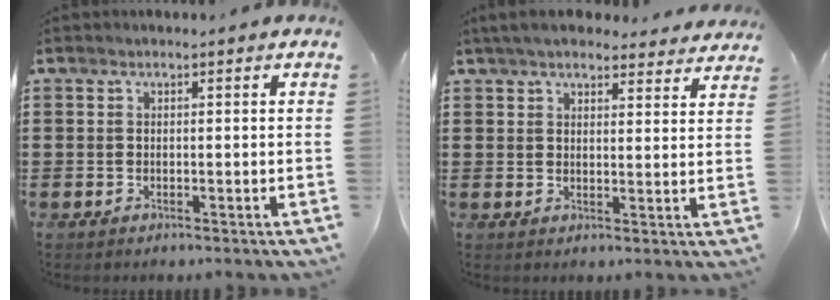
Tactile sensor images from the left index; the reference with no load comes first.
{"total": 5.0, "force": [4.6, 0.9, 1.6], "torque": [-0.046, -0.011, 0.085]}